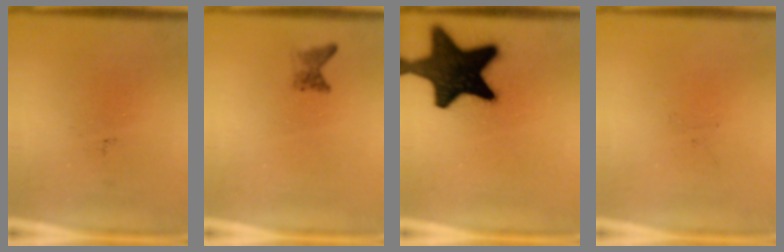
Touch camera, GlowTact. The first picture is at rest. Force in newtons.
{"total": 1.2}
{"total": 18.2}
{"total": 0.0}